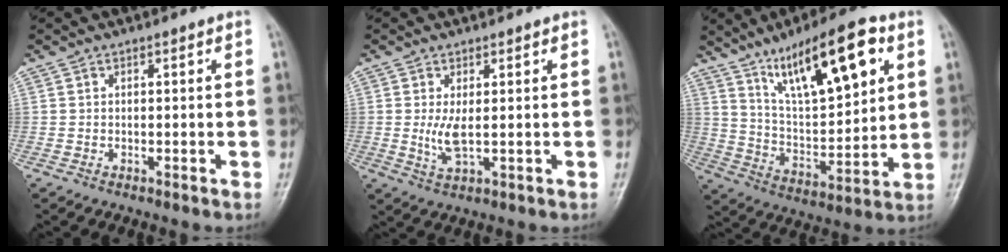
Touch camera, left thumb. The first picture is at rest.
{"total": 4.0, "force": [0.4, 1.3, 3.8], "torque": [-0.080, -0.012, 0.013]}
{"total": 19.3, "force": [9.7, 6.3, 15.4], "torque": [-0.219, -0.034, 0.172]}